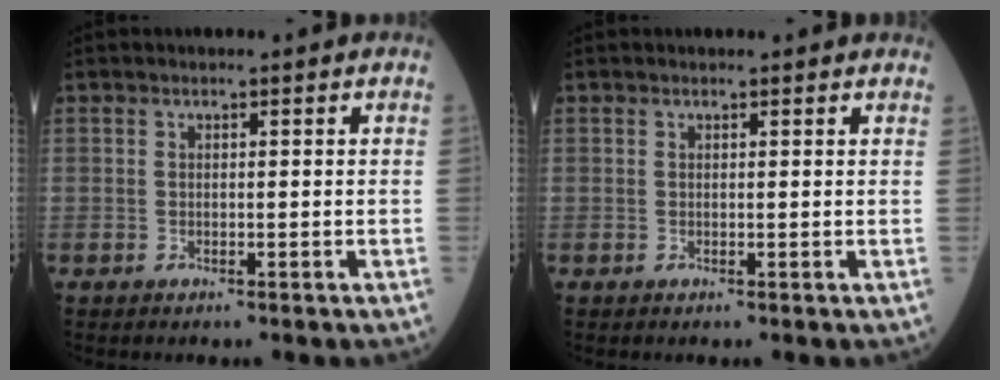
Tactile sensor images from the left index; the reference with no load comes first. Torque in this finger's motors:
{"motor_torque": [0.72, -0.95, 0.07, 0.03]}